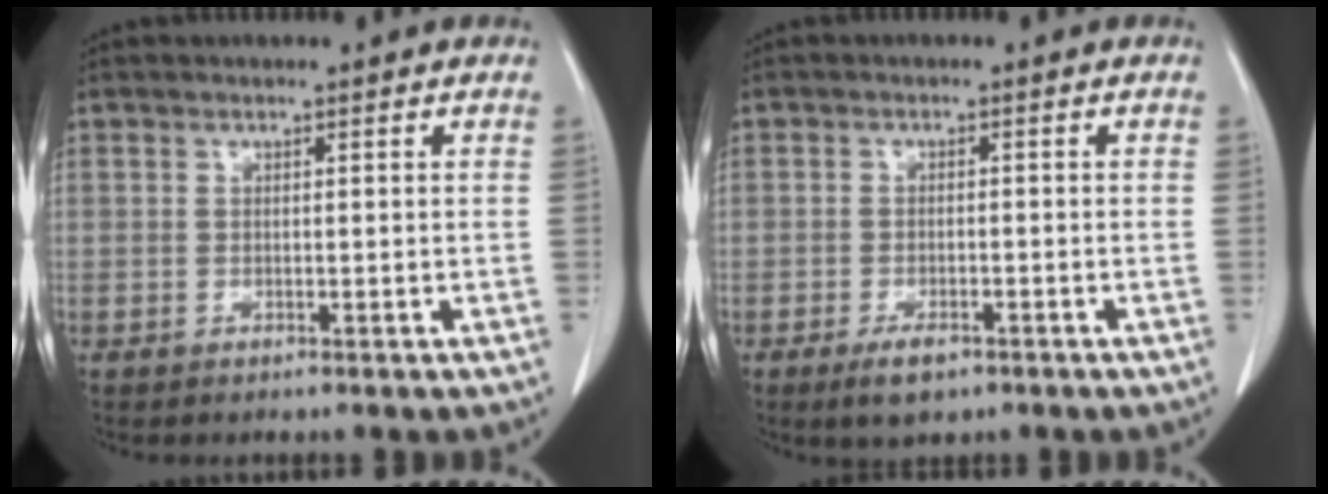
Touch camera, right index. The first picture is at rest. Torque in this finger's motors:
{"motor_torque": [0.00, -0.05, -0.04, -0.01]}